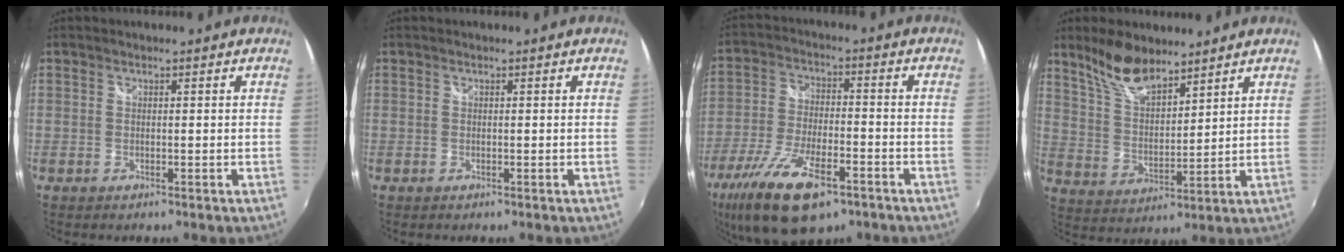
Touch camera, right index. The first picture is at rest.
{"total": 0.0}
{"total": 17.4, "force": [-10.5, 6.8, 12.1], "torque": [-0.255, -0.043, -0.188]}
{"total": 9.9, "force": [7.9, 3.5, 5.0], "torque": [-0.095, 0.008, 0.157]}